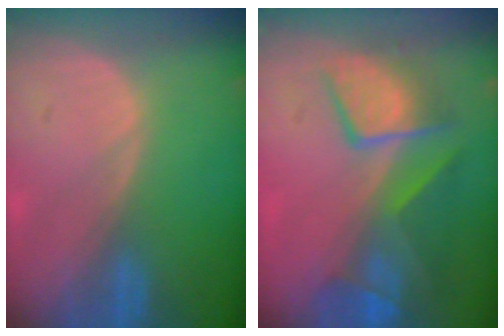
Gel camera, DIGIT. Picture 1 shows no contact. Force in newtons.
{"total": 10.0, "press": 8.6, "slide": 5.1}